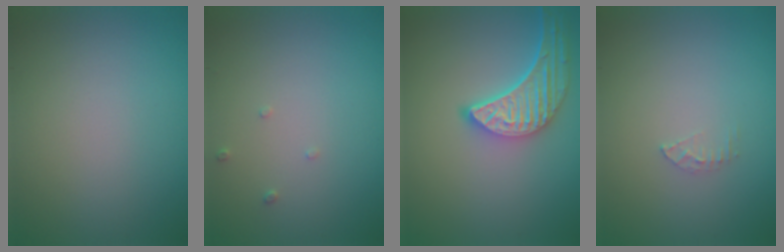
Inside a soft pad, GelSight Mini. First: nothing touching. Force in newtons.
{"total": 0.7, "press": 0.7, "slide": 0.2}
{"total": 5.2, "press": 4.3, "slide": 3.0}
{"total": 0.9, "press": 0.9, "slide": 0.1}